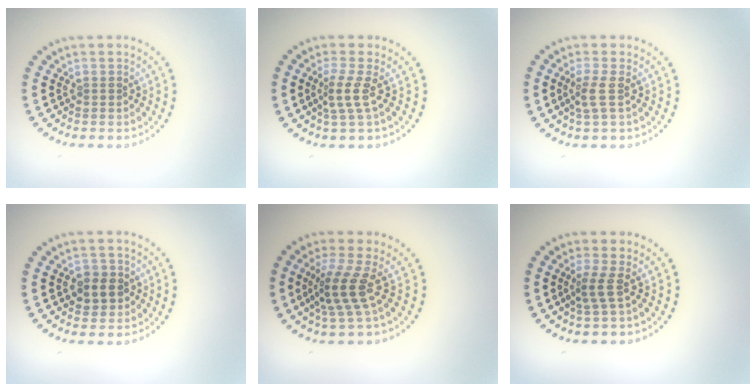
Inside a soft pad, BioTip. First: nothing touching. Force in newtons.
{"total": 2.4, "press": 1.5, "slide": 1.9}
{"total": 1.9, "press": 1.5, "slide": 1.1}
{"total": 2.4, "press": 2.3, "slide": 0.6}
{"total": 3.5, "press": 2.4, "slide": 2.5}
{"total": 1.8, "press": 1.2, "slide": 1.4}